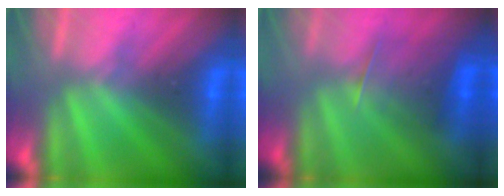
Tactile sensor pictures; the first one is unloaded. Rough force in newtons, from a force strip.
{"total": 2.3}